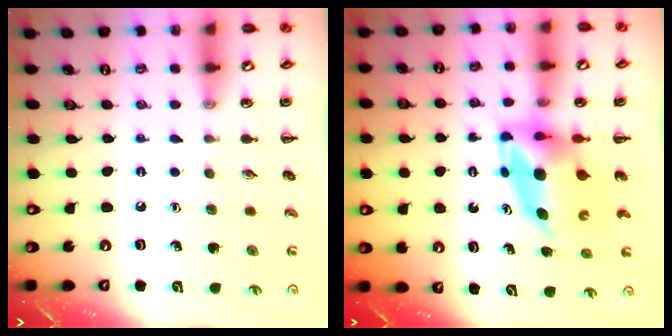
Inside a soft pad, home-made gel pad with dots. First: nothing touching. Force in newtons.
{"total": 6.5, "press": 6.2, "slide": 2.0}